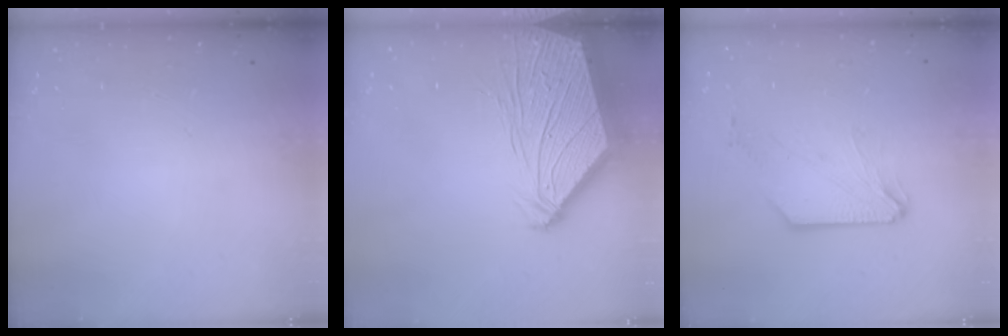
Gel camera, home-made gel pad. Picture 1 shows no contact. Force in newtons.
{"total": 9.6, "press": 9.5, "slide": 0.9}
{"total": 1.3, "press": 1.3, "slide": 0.3}